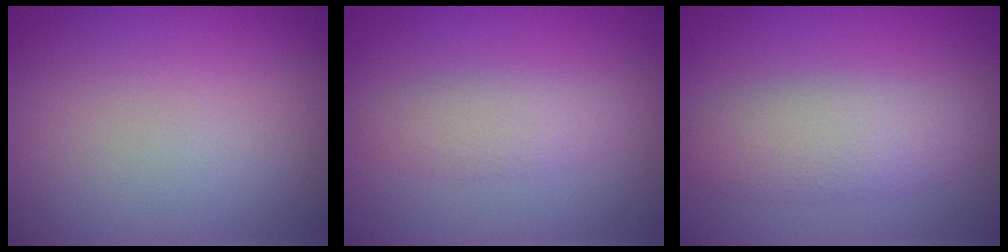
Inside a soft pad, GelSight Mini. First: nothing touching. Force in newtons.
{"total": 2.3, "press": 2.3, "slide": 0.0}
{"total": 4.0, "press": 4.0, "slide": 0.1}